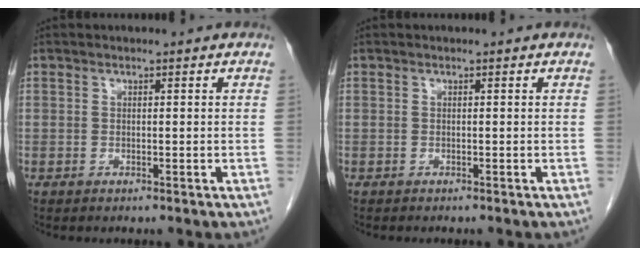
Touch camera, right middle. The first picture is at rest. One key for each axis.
{"total": 0.0}